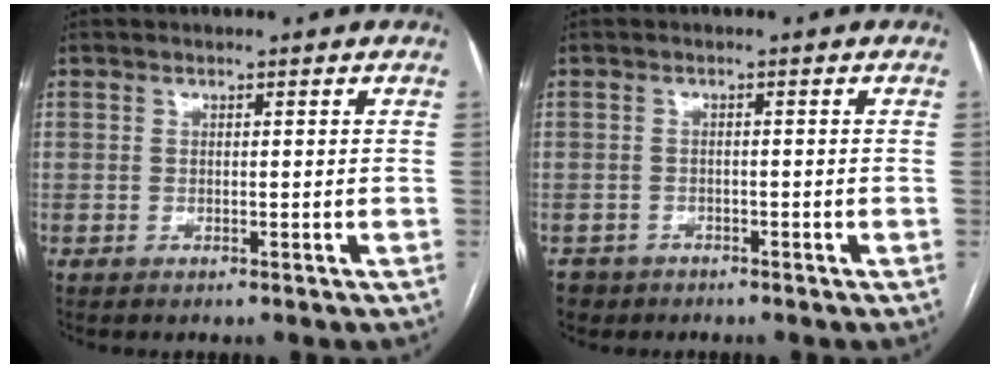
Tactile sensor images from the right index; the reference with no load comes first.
{"total": 2.9, "force": [-2.1, 2.1, -0.1], "torque": [0.001, 0.004, -0.037]}